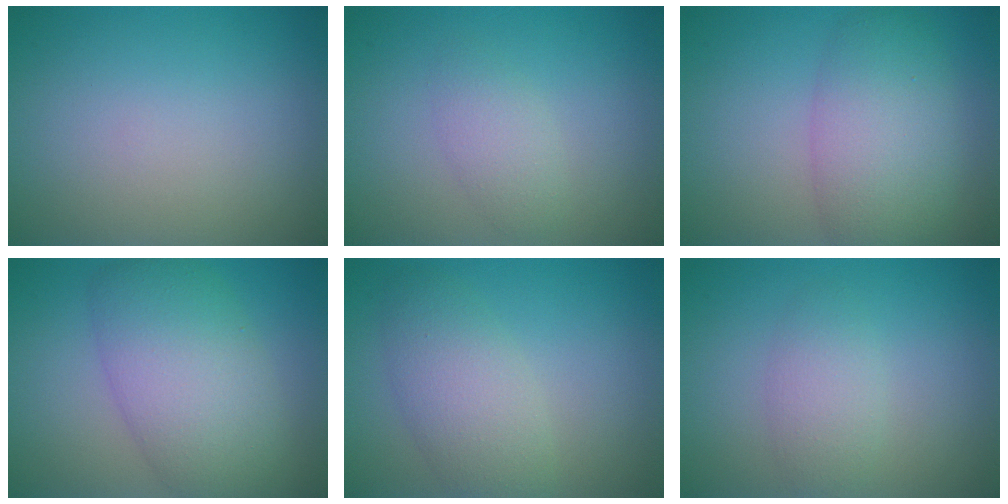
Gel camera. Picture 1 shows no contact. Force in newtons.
{"total": 2.0, "press": 2.0, "slide": 0.1}
{"total": 6.1, "press": 6.1, "slide": 0.2}
{"total": 7.9, "press": 7.9, "slide": 0.6}
{"total": 4.2, "press": 4.2, "slide": 0.1}
{"total": 2.4, "press": 2.4, "slide": 0.0}